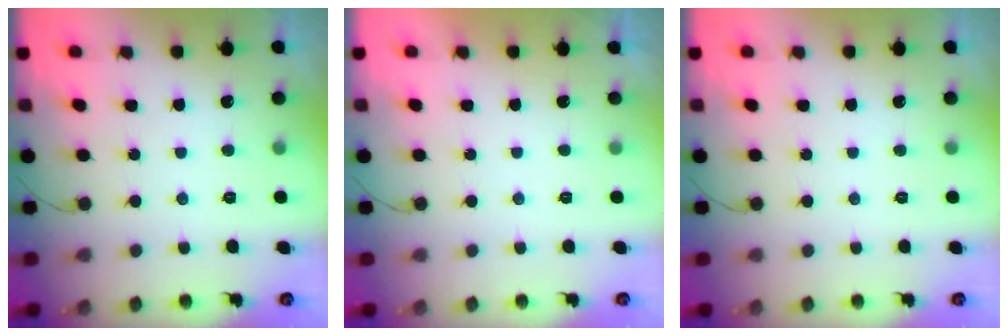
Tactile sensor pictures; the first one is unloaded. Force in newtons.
{"total": 2.3, "press": 2.2, "slide": 0.4}
{"total": 0.0}